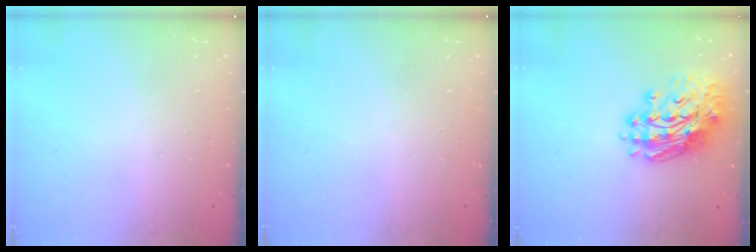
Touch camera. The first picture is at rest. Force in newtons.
{"total": 0.0}
{"total": 15.0, "press": 14.9, "slide": 1.6}